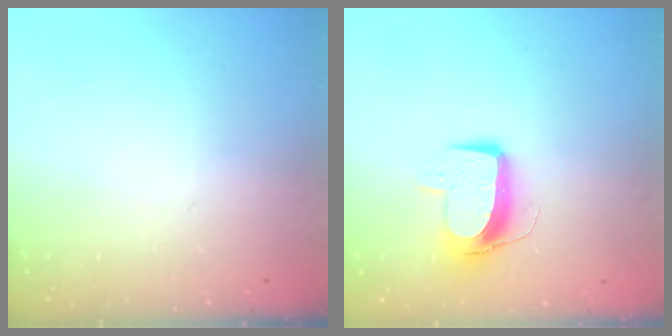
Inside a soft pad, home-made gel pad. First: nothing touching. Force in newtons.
{"total": 10.3, "press": 10.3, "slide": 0.7}